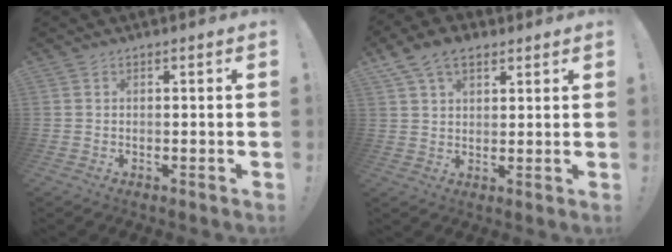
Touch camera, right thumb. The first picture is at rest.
{"total": 8.9, "force": [5.2, 5.3, 4.8], "torque": [-0.082, -0.010, 0.101]}